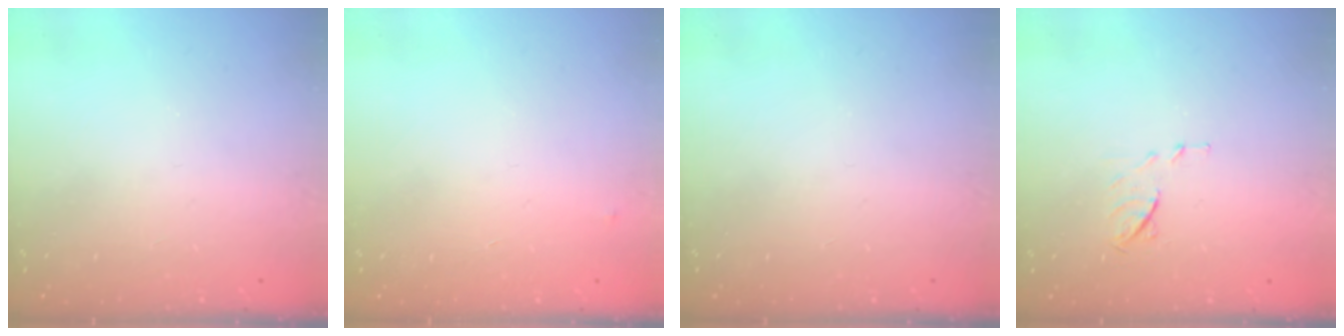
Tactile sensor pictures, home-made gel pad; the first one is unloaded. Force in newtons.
{"total": 2.5, "press": 2.5, "slide": 0.4}
{"total": 0.0}
{"total": 6.9, "press": 6.9, "slide": 0.7}